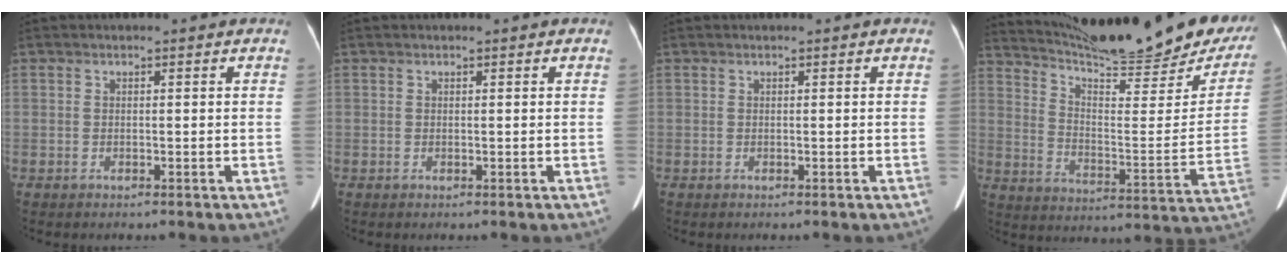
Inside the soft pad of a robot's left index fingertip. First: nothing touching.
{"total": 0.0}
{"total": 0.0}
{"total": 26.2, "force": [23.1, 3.1, 11.9], "torque": [-0.189, -0.069, 0.308]}